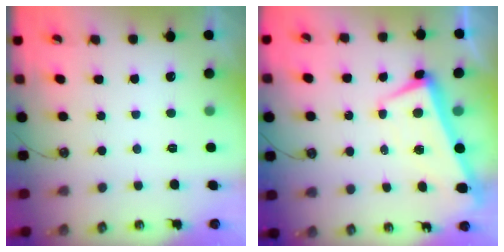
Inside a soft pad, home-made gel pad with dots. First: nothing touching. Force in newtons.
{"total": 2.5, "press": 2.4, "slide": 0.4}